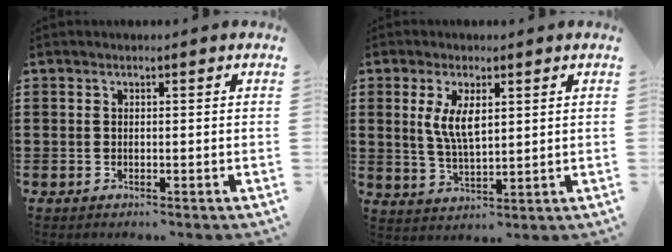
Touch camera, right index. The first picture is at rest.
{"total": 5.3, "force": [1.4, 1.6, 4.9], "torque": [-0.099, 0.004, 0.022]}